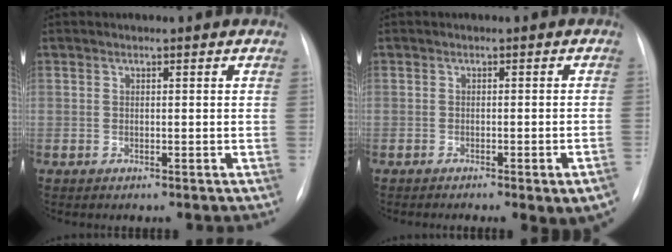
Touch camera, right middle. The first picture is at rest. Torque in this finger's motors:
{"motor_torque": [1.11, -1.03, 0.26, 0.10]}